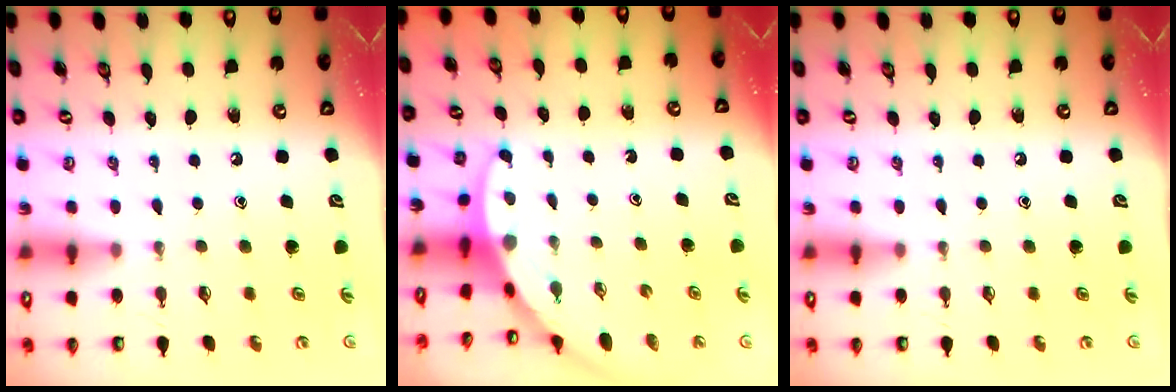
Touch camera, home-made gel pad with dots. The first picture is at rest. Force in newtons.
{"total": 3.6, "press": 3.6, "slide": 0.1}
{"total": 0.0}